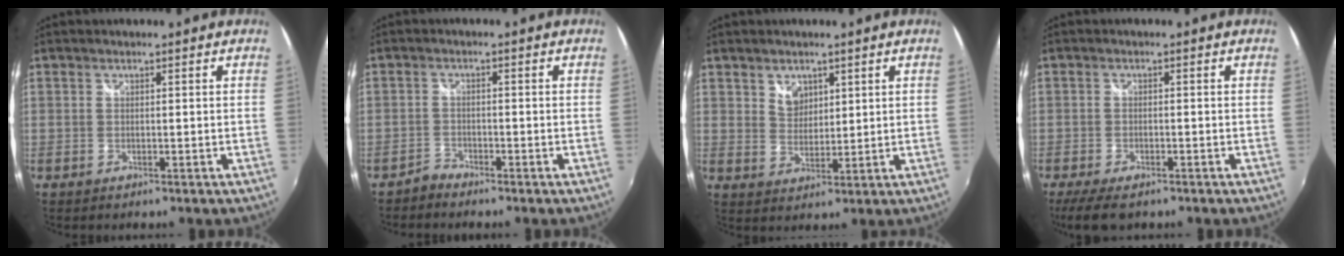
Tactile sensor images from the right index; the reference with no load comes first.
{"total": 2.0, "force": [-1.9, 0.4, -0.4], "torque": [0.004, 0.003, -0.040]}
{"total": 4.1, "force": [2.3, 3.0, 1.5], "torque": [-0.014, 0.002, 0.043]}
{"total": 6.8, "force": [-4.9, 2.6, 4.0], "torque": [-0.095, -0.028, -0.085]}